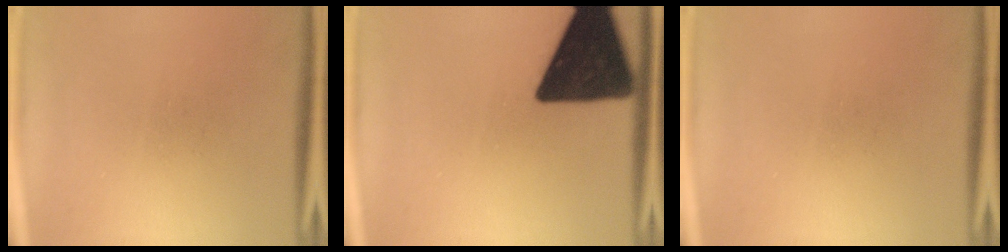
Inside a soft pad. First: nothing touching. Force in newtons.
{"total": 18.3}
{"total": 0.0}